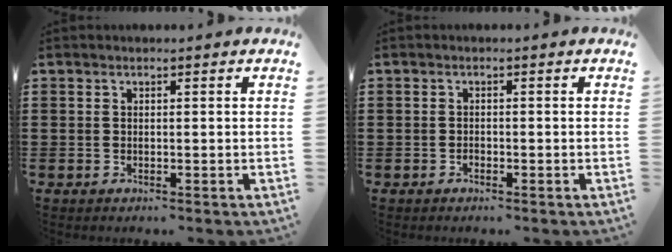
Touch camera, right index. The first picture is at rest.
{"total": 0.6, "force": [-0.5, 0.4, 0.1], "torque": [-0.004, 0.002, -0.010]}